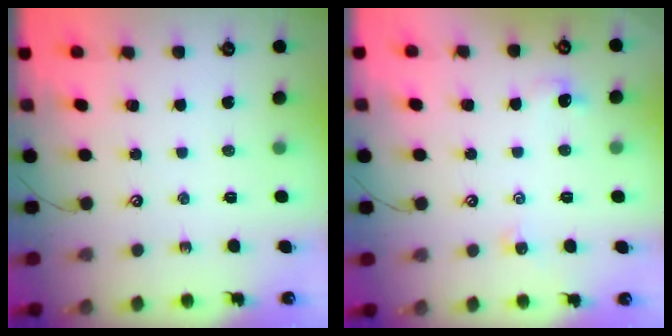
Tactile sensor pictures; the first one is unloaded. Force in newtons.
{"total": 1.5, "press": 1.4, "slide": 0.6}